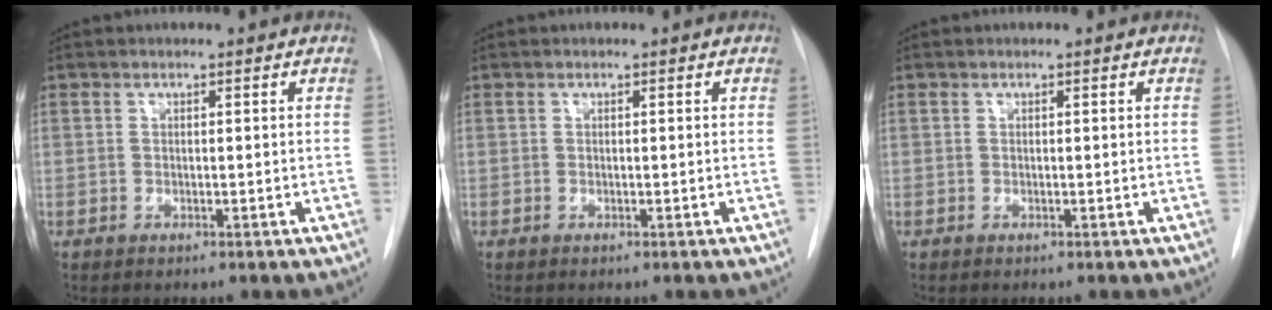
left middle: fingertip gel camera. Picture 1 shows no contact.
{"total": 0.0}
{"total": 0.0}